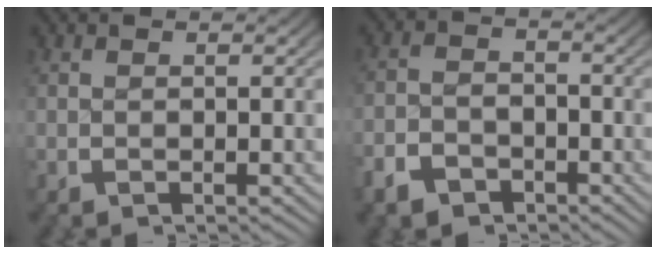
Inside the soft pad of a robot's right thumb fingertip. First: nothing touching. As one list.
[{"total": 4.2, "force": [-2.9, 2.7, 1.1], "torque": [-0.012, -0.012, -0.050]}]